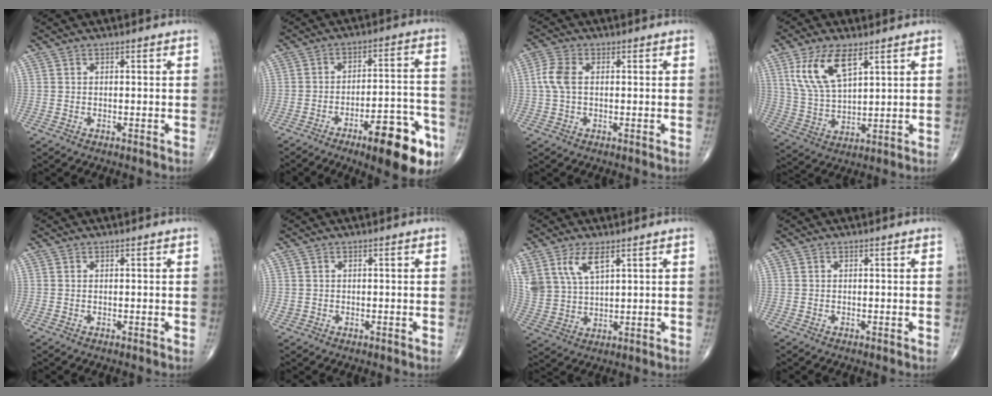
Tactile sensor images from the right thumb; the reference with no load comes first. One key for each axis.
{"total": 16.5, "fx": -8.8, "fy": 5.1, "fz": 13.0, "tx": -0.137, "ty": 0.059, "tz": -0.116}
{"total": 4.6, "fx": 0.4, "fy": 2.7, "fz": 3.7, "tx": -0.098, "ty": 0.014, "tz": 0.004}
{"total": 11.3, "fx": 5.7, "fy": 4.8, "fz": 8.5, "tx": -0.164, "ty": -0.020, "tz": 0.122}
{"total": 0.0}
{"total": 0.8, "fx": 0.1, "fy": 0.8, "fz": 0.3, "tx": -0.003, "ty": 0.001, "tz": 0.006}
{"total": 8.6, "fx": 4.9, "fy": 3.9, "fz": 5.9, "tx": -0.122, "ty": -0.015, "tz": 0.107}
{"total": 0.0}